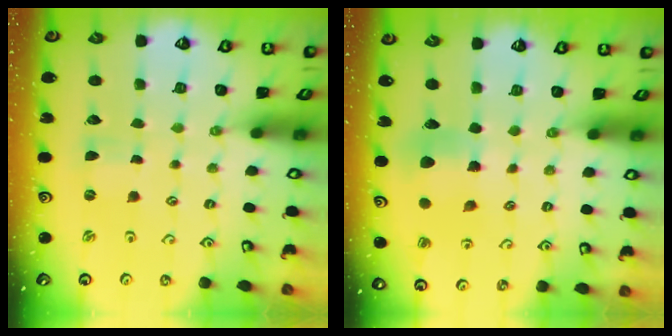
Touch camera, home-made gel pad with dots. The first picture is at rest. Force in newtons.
{"total": 6.8, "press": 6.8, "slide": 0.2}